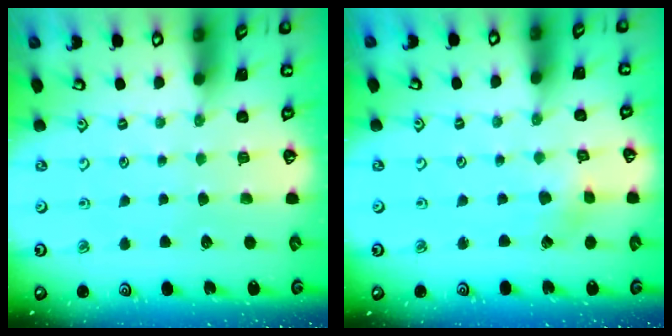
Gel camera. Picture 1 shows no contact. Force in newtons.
{"total": 2.2, "press": 2.2, "slide": 0.3}